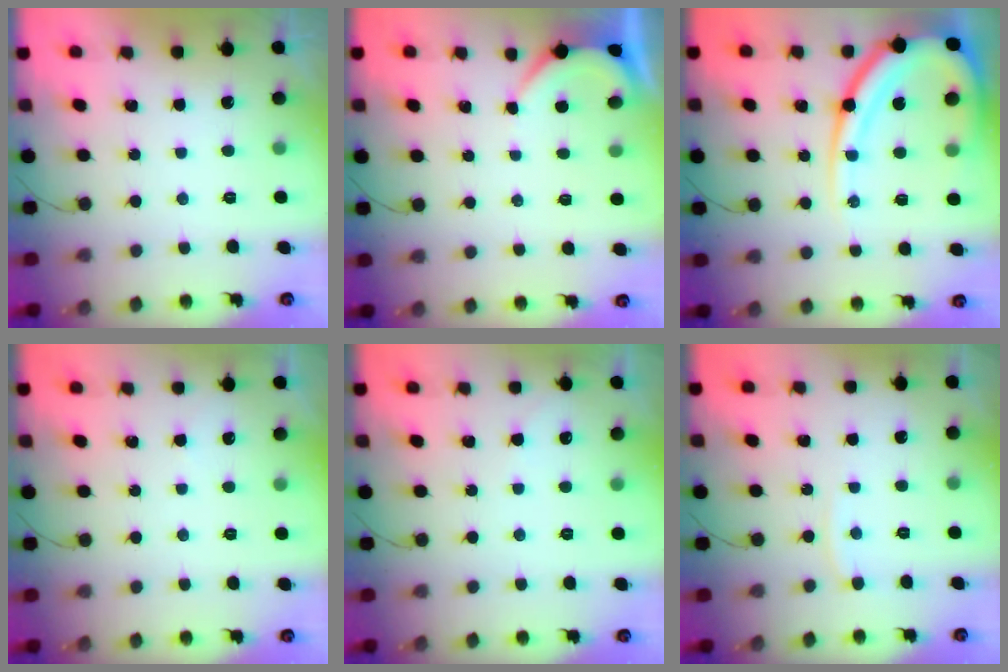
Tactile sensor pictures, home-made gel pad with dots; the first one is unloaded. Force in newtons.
{"total": 2.7, "press": 2.7, "slide": 0.3}
{"total": 19.1, "press": 19.0, "slide": 1.6}
{"total": 1.2, "press": 1.2, "slide": 0.3}
{"total": 2.9, "press": 2.9, "slide": 0.4}
{"total": 4.5, "press": 4.5, "slide": 0.6}